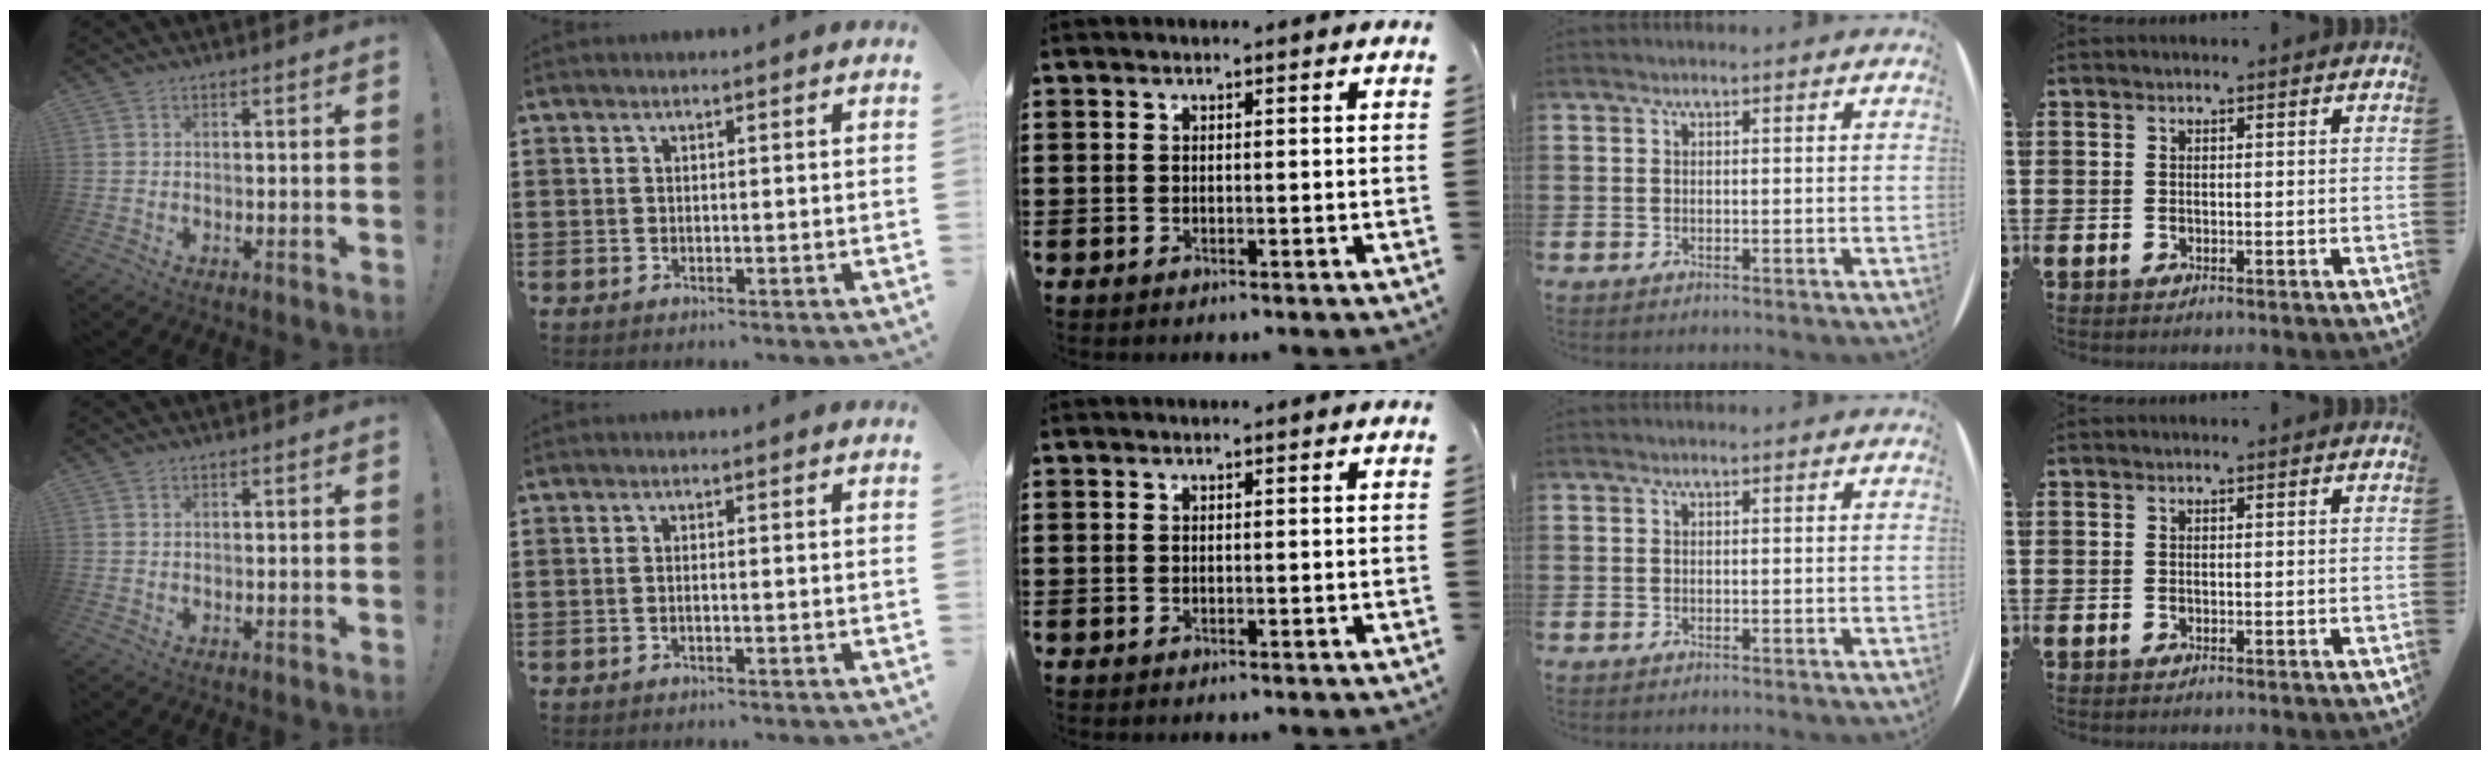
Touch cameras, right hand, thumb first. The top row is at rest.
{"thumb": {"total": 0.6, "force": [0.4, 0.4, 0.2], "torque": [0.001, -0.002, 0.007]}, "index": {"total": 0.8, "force": [-0.5, -0.1, 0.6], "torque": [-0.011, -0.003, -0.009]}}